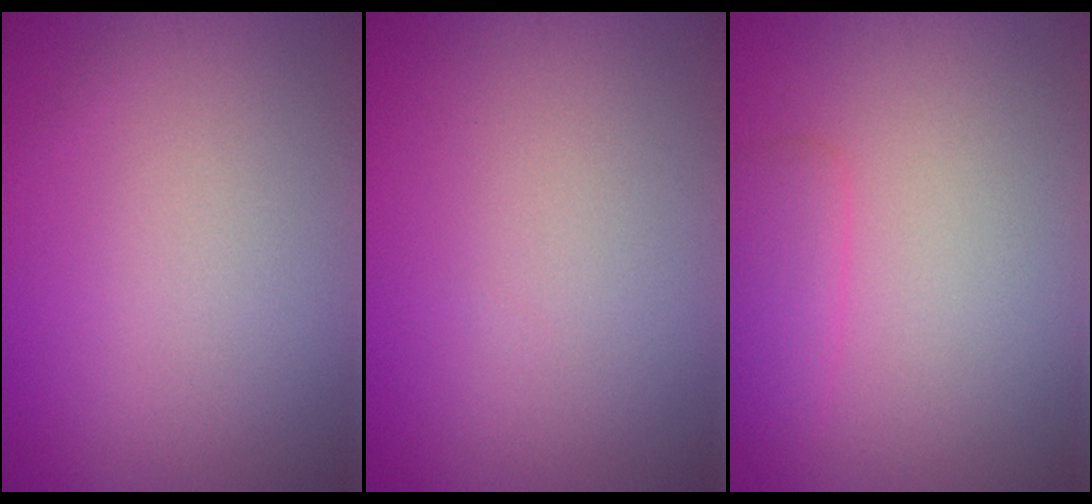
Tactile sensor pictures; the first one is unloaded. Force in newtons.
{"total": 0.0}
{"total": 1.8, "press": 1.8, "slide": 0.2}